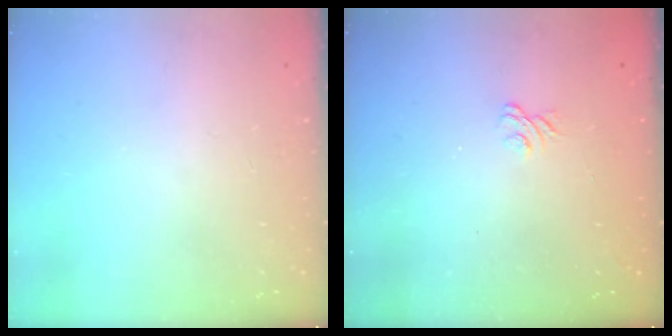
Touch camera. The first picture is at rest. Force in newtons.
{"total": 1.8, "press": 1.4, "slide": 1.1}